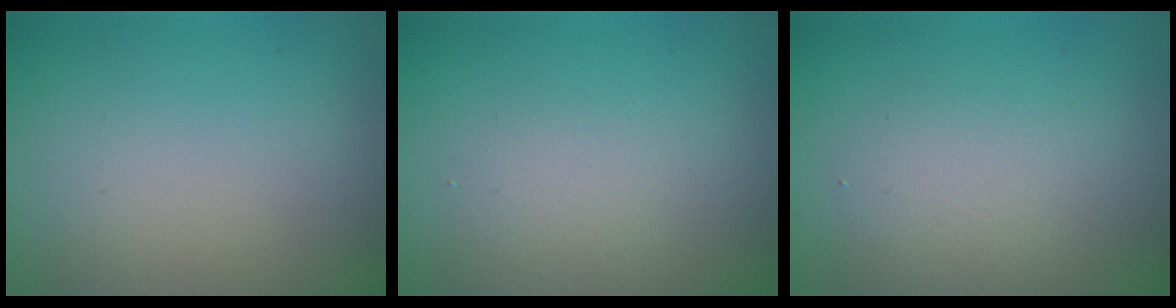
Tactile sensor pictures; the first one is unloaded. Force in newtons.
{"total": 1.5, "press": 1.4, "slide": 0.1}
{"total": 2.5, "press": 2.5, "slide": 0.2}